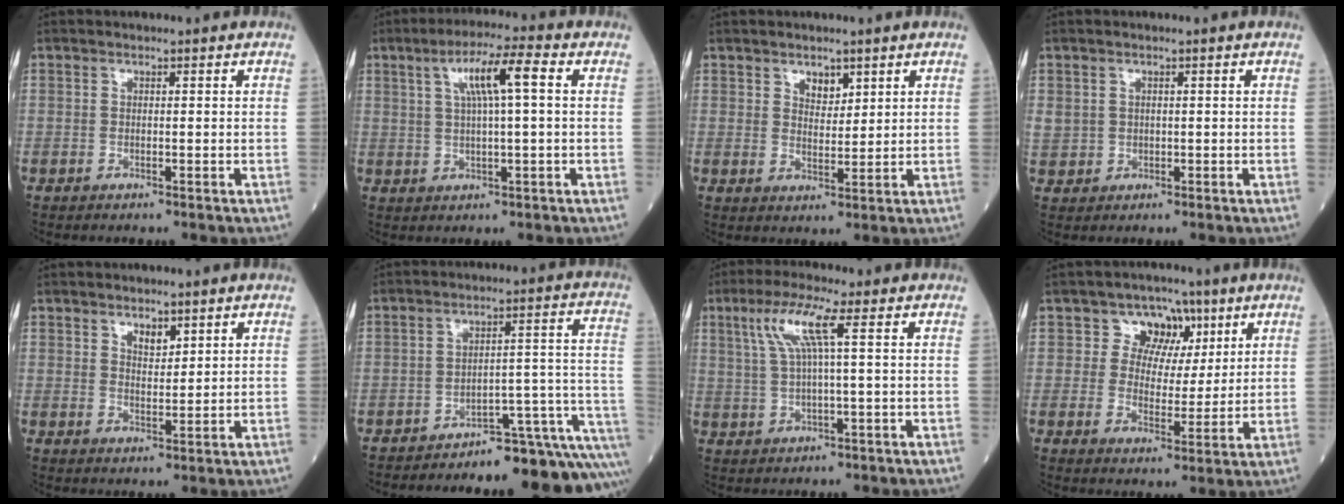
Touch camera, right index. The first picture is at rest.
{"total": 7.6, "force": [2.2, 0.4, 7.3], "torque": [-0.133, 0.014, 0.037]}
{"total": 2.8, "force": [1.8, 1.5, 1.5], "torque": [-0.022, -0.003, 0.033]}
{"total": 4.5, "force": [0.9, 4.1, 1.6], "torque": [-0.050, 0.011, 0.030]}
{"total": 2.6, "force": [1.8, 1.2, 1.6], "torque": [-0.026, -0.005, 0.034]}
{"total": 15.9, "force": [-14.8, 0.5, 5.7], "torque": [-0.006, 0.048, -0.192]}
{"total": 6.6, "force": [2.3, -0.2, 6.2], "torque": [-0.131, 0.015, 0.050]}
{"total": 6.6, "force": [3.1, 5.5, 1.9], "torque": [-0.010, 0.013, 0.046]}